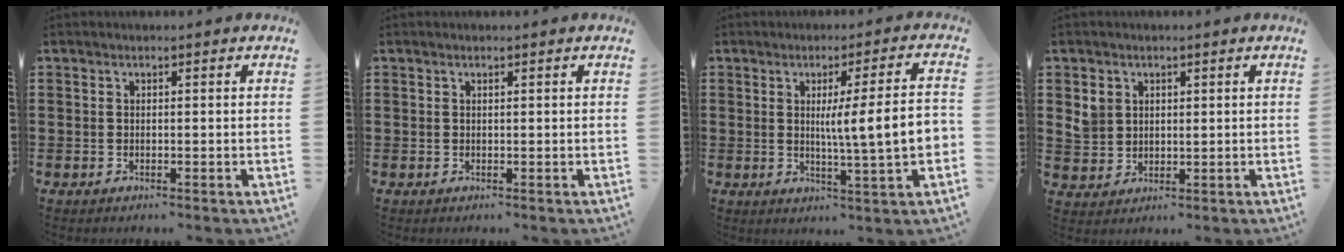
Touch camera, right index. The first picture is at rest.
{"total": 0.0}
{"total": 8.6, "force": [0.2, 0.1, 8.6], "torque": [-0.144, -0.008, -0.004]}
{"total": 3.1, "force": [1.3, 2.7, 0.9], "torque": [-0.029, 0.010, 0.023]}